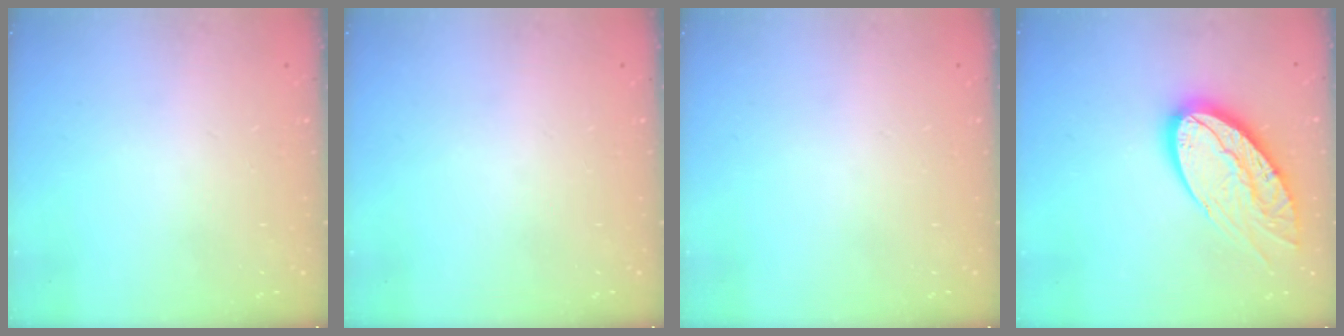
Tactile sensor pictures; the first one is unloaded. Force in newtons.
{"total": 0.0}
{"total": 0.0}
{"total": 19.8, "press": 19.8, "slide": 1.2}